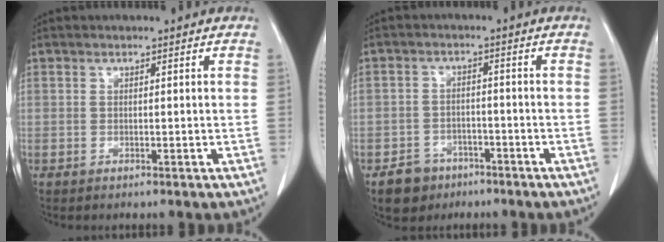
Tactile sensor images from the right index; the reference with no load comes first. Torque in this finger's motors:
{"motor_torque": [-0.55, -0.51, -0.63, -0.20]}